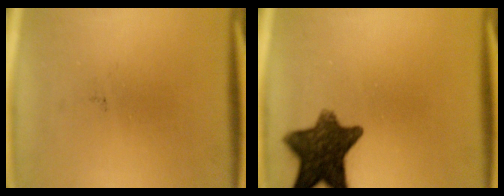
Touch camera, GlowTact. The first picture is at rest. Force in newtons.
{"total": 11.2}